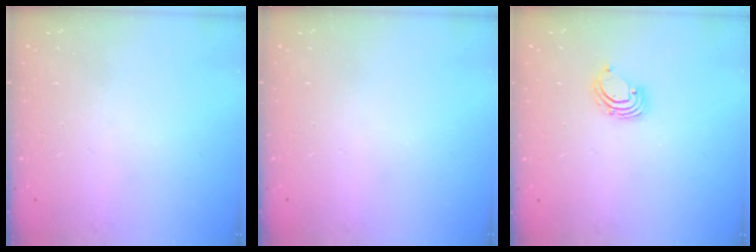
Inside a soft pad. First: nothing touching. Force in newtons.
{"total": 0.0}
{"total": 2.2, "press": 2.2, "slide": 0.2}